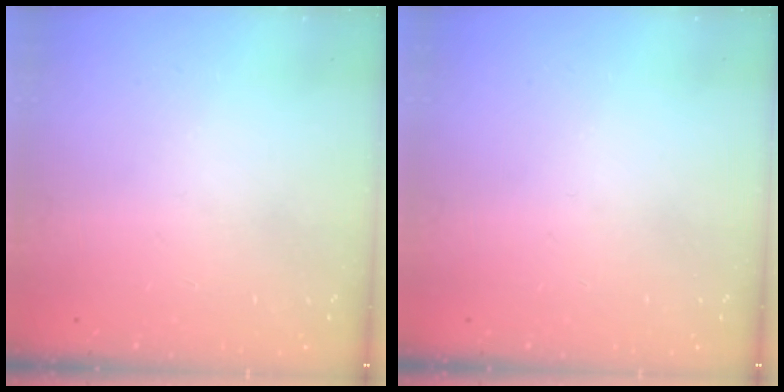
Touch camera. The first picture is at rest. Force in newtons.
{"total": 0.0}